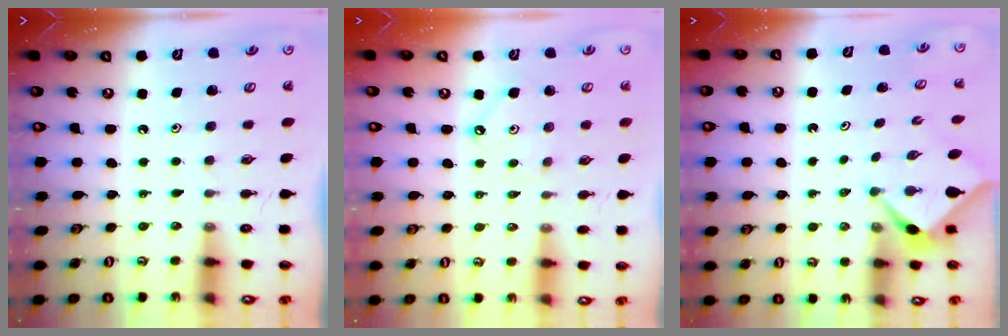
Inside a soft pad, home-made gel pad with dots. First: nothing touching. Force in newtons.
{"total": 3.5, "press": 3.5, "slide": 0.1}
{"total": 2.4, "press": 2.4, "slide": 0.3}